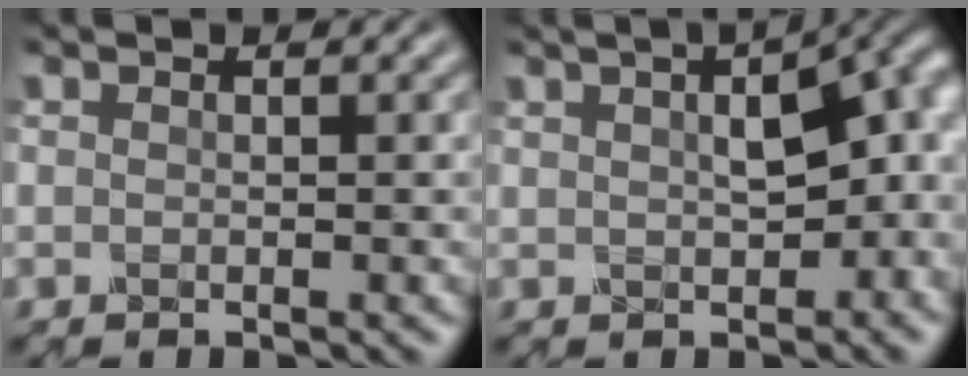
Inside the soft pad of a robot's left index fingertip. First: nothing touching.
{"total": 10.2, "force": [2.3, 5.5, 8.4], "torque": [-0.095, 0.030, 0.043]}